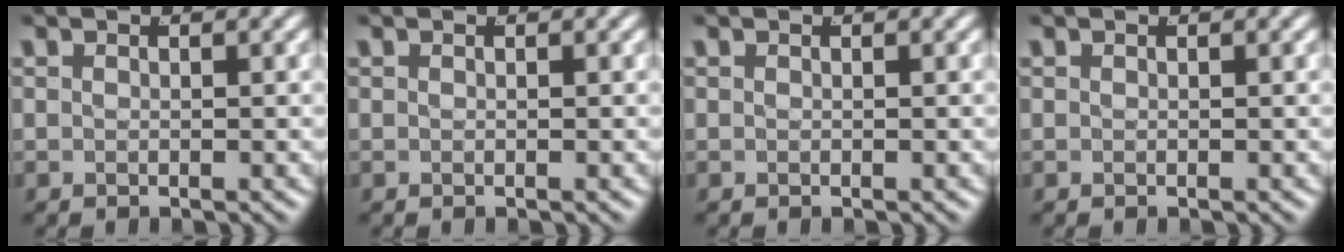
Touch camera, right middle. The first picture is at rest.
{"total": 0.0}
{"total": 0.0}
{"total": 0.0}